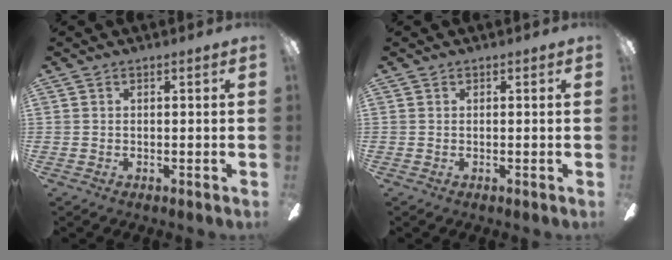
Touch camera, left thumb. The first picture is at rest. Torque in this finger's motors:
{"motor_torque": [0.00, 0.00, 0.10, -0.09, 0.00]}